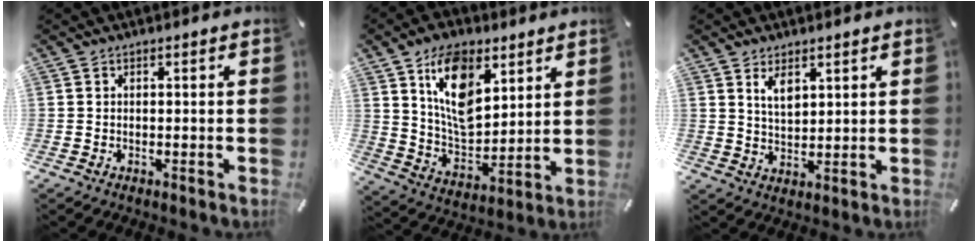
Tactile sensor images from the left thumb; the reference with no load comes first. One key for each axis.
{"total": 14.7, "fx": 7.6, "fy": 9.0, "fz": 8.8, "tx": -0.159, "ty": -0.027, "tz": 0.142}
{"total": 4.7, "fx": 3.1, "fy": 2.2, "fz": 2.7, "tx": -0.051, "ty": -0.012, "tz": 0.055}